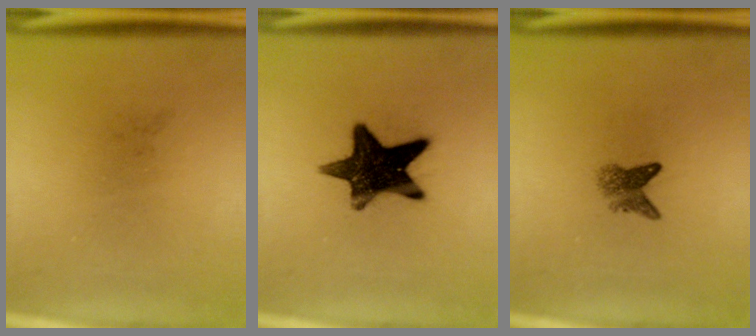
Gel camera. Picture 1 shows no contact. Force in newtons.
{"total": 14.5}
{"total": 2.6}